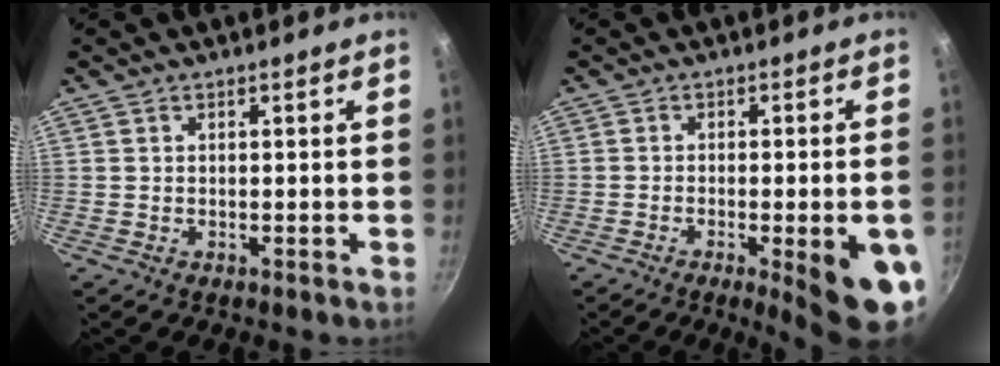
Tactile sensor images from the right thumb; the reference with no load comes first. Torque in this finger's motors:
{"motor_torque": [2.63, 2.38, 2.09, -0.64, 0.36]}